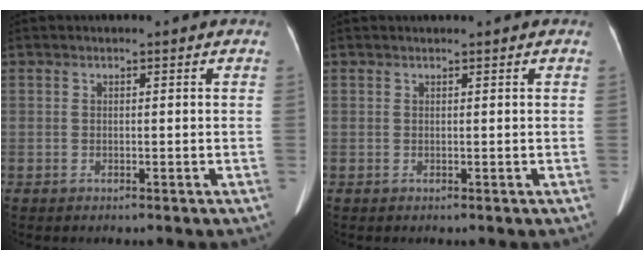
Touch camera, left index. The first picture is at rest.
{"total": 0.6, "force": [0.6, -0.1, 0.2], "torque": [-0.006, 0.011, 0.013]}